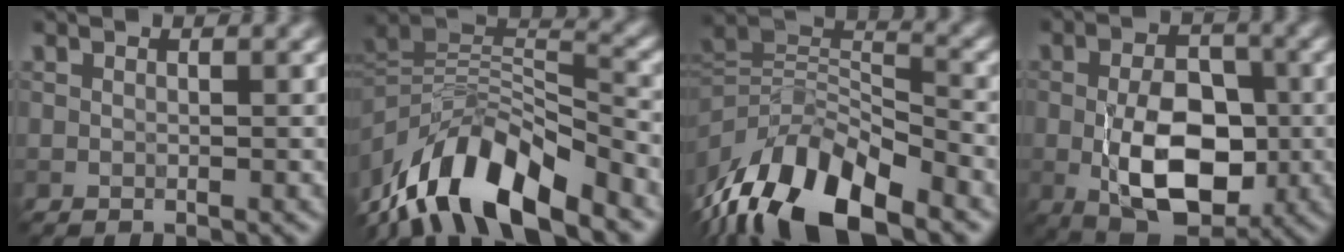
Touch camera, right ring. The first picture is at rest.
{"total": 11.7, "force": [-6.6, 4.3, 8.6], "torque": [-0.154, 0.012, -0.120]}
{"total": 12.6, "force": [-6.7, 5.7, 9.0], "torque": [-0.161, 0.002, -0.130]}
{"total": 9.0, "force": [-1.4, 5.1, 7.2], "torque": [-0.132, -0.008, -0.022]}